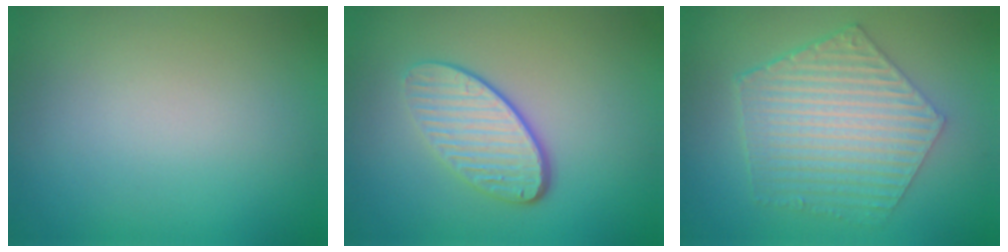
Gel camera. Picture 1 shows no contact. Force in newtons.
{"total": 4.3, "press": 3.2, "slide": 2.9}
{"total": 6.2, "press": 4.8, "slide": 4.0}